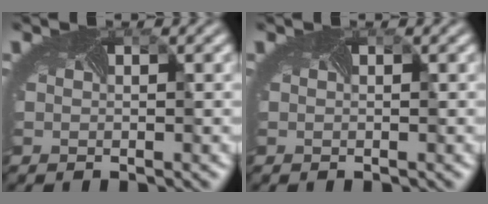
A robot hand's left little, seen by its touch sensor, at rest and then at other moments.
{"total": 0.0}